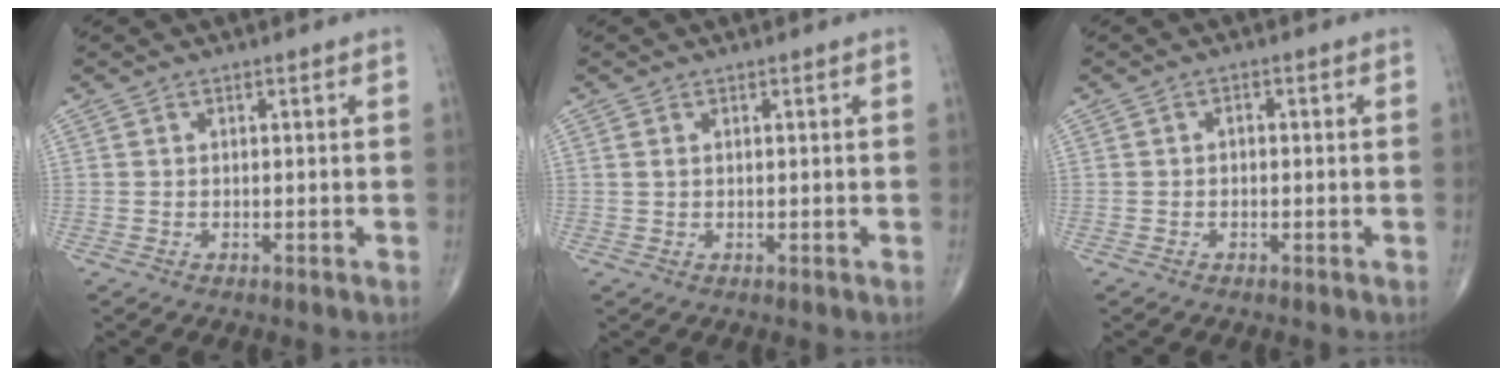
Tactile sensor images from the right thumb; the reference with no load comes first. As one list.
[{"total": 0.8, "force": [0.3, 0.5, 0.6], "torque": [-0.015, 0.005, 0.009]}, {"total": 0.9, "force": [-0.2, 0.6, 0.5], "torque": [-0.004, 0.005, -0.008]}]